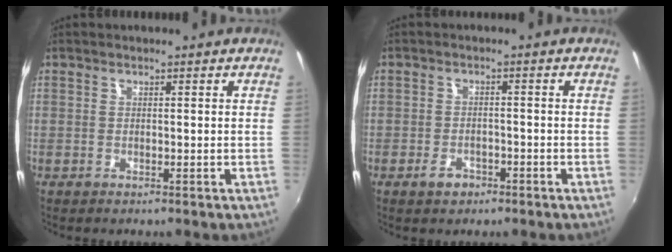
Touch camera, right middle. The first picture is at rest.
{"total": 3.0, "force": [-2.0, 1.7, 1.4], "torque": [-0.031, 0.002, -0.029]}